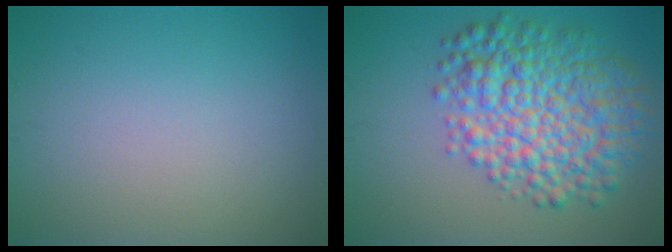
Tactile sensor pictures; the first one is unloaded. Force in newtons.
{"total": 8.6, "press": 8.6, "slide": 0.1}